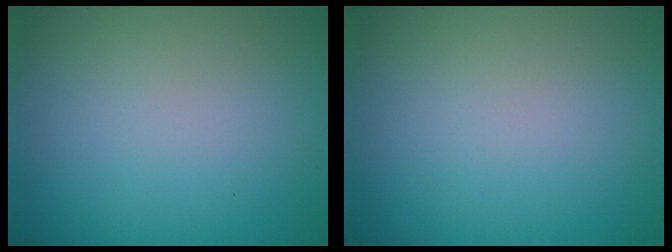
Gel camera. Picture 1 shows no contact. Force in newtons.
{"total": 0.0}